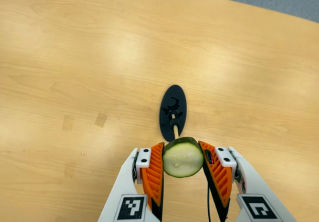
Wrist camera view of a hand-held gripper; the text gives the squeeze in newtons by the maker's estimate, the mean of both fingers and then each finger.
{"total": 10.9, "left": 10.0, "right": 11.8}